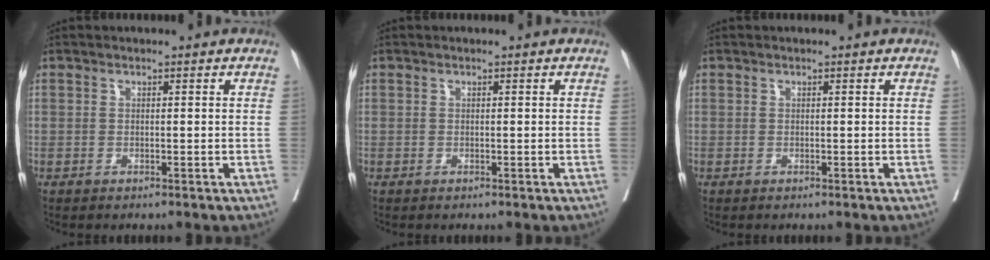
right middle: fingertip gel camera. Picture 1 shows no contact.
{"total": 0.0}
{"total": 0.0}